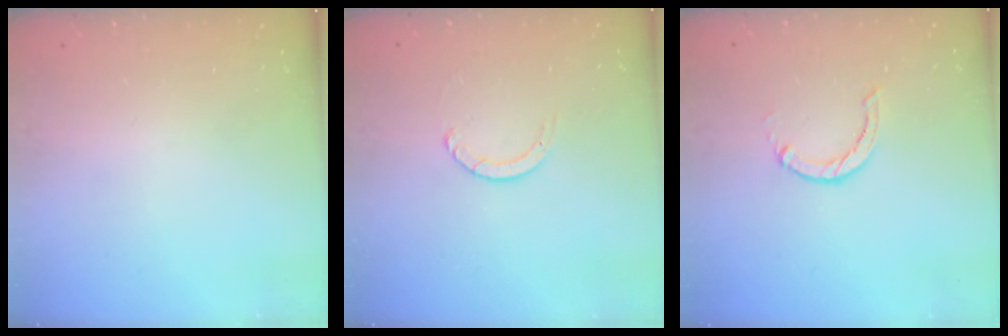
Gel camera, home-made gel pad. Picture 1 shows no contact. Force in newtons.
{"total": 1.3, "press": 1.2, "slide": 0.2}
{"total": 0.6, "press": 0.6, "slide": 0.2}